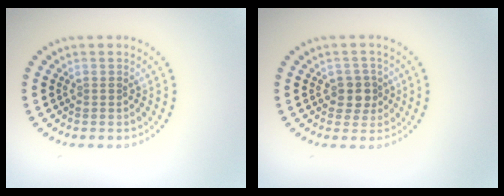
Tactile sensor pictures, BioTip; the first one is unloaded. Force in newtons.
{"total": 2.2, "press": 2.0, "slide": 1.0}